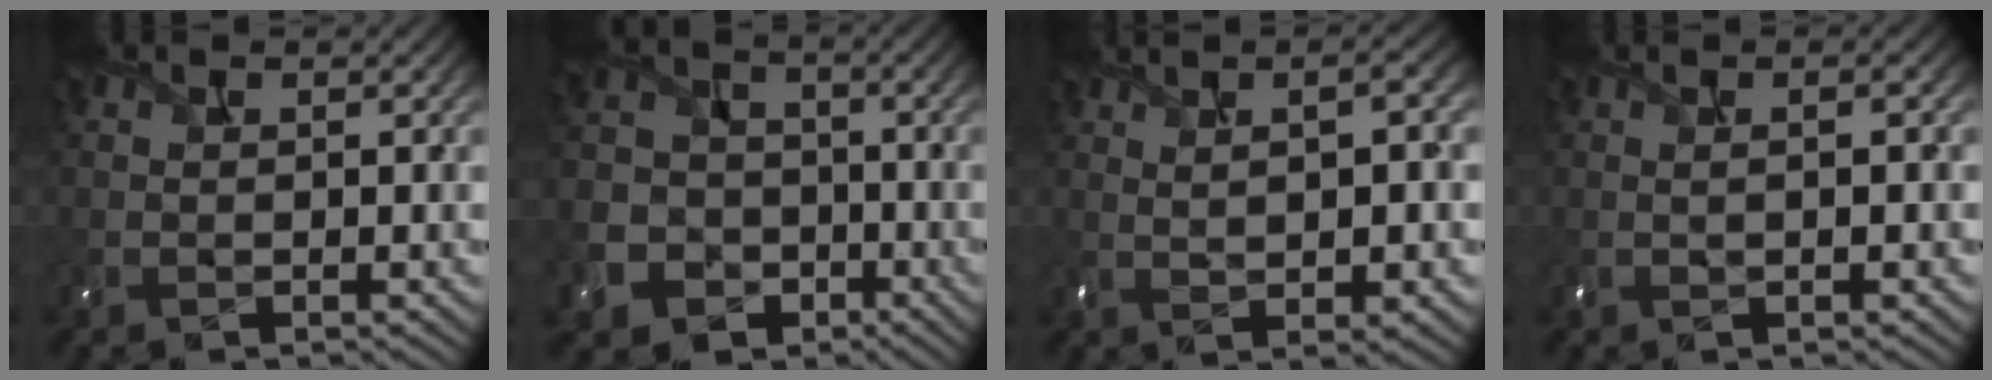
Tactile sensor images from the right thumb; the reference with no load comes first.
{"total": 9.5, "force": [-4.3, 7.8, 3.1], "torque": [-0.089, -0.038, -0.098]}
{"total": 8.1, "force": [1.4, 2.6, 7.5], "torque": [-0.096, 0.021, 0.020]}
{"total": 2.5, "force": [0.3, 0.5, 2.4], "torque": [-0.031, -0.001, -0.008]}